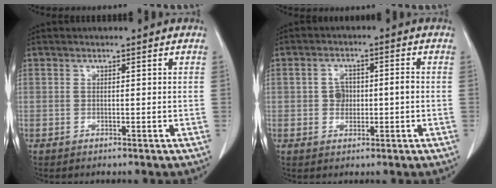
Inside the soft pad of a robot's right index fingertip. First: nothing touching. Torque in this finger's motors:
{"motor_torque": [0.60, -0.17, 0.09, 0.03]}